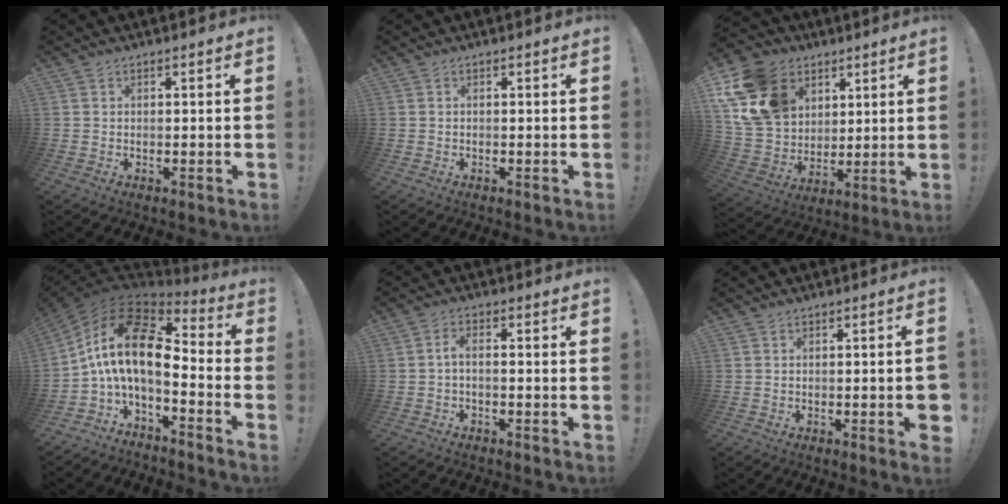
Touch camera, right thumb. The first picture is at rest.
{"total": 0.0}
{"total": 18.8, "force": [8.2, 14.5, 8.7], "torque": [-0.167, -0.037, 0.171]}
{"total": 15.7, "force": [2.7, 6.9, 13.8], "torque": [-0.263, -0.024, 0.042]}
{"total": 2.8, "force": [-1.1, 0.6, 2.5], "torque": [-0.051, 0.000, -0.023]}
{"total": 3.3, "force": [-0.9, 0.2, 3.2], "torque": [-0.046, -0.005, -0.013]}